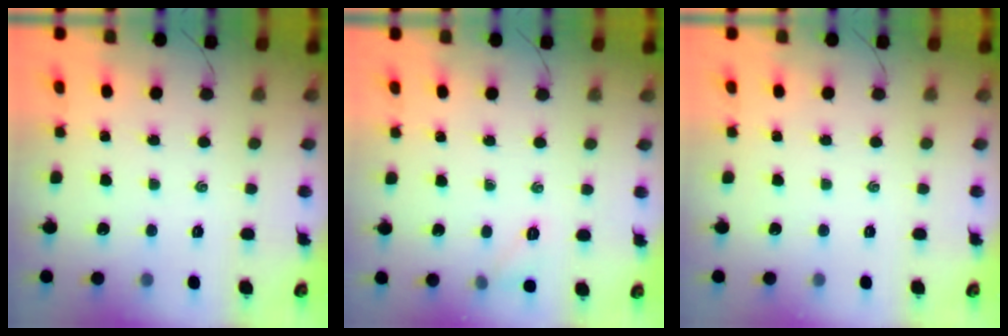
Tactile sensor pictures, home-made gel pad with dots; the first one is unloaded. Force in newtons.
{"total": 5.6, "press": 5.4, "slide": 1.6}
{"total": 0.0}